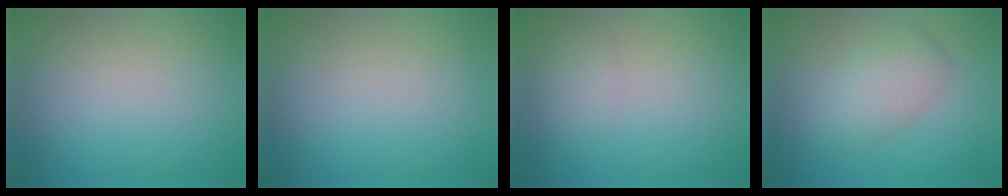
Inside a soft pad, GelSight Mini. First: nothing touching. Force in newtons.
{"total": 0.0}
{"total": 0.9, "press": 0.9, "slide": 0.0}
{"total": 3.5, "press": 3.5, "slide": 0.2}